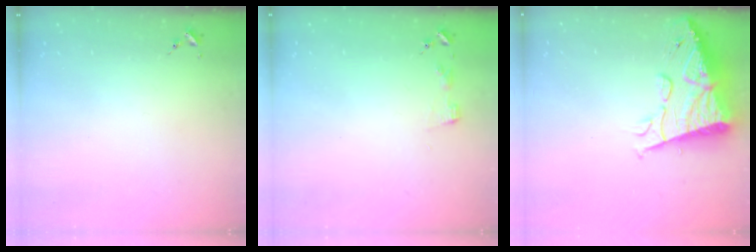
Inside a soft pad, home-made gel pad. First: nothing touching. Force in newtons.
{"total": 2.9, "press": 2.9, "slide": 0.3}
{"total": 16.3, "press": 16.3, "slide": 1.7}